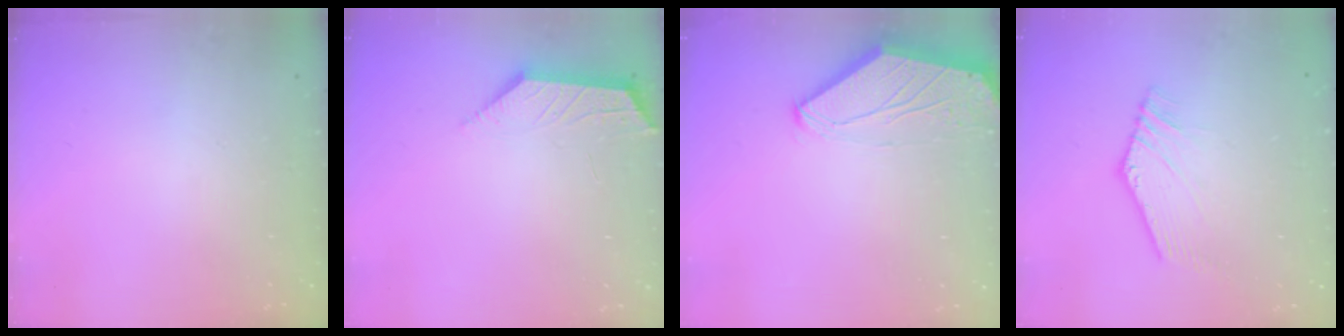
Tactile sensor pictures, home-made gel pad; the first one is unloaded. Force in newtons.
{"total": 2.2, "press": 2.2, "slide": 0.5}
{"total": 0.0}
{"total": 2.2, "press": 2.2, "slide": 0.4}